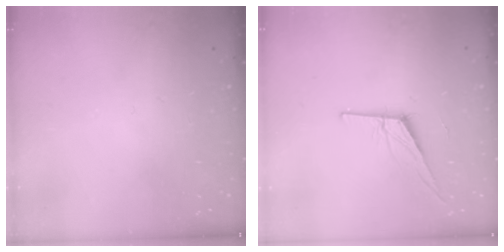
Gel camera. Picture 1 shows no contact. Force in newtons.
{"total": 10.8, "press": 10.4, "slide": 2.7}